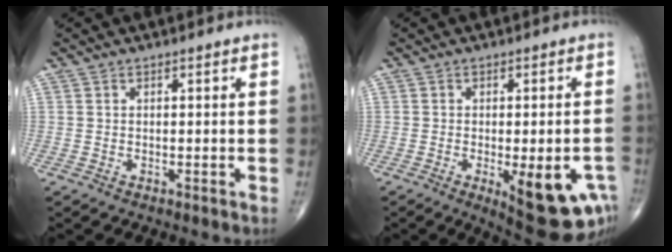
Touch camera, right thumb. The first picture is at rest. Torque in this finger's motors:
{"motor_torque": [1.30, 1.12, 0.01, -0.11, 0.24]}